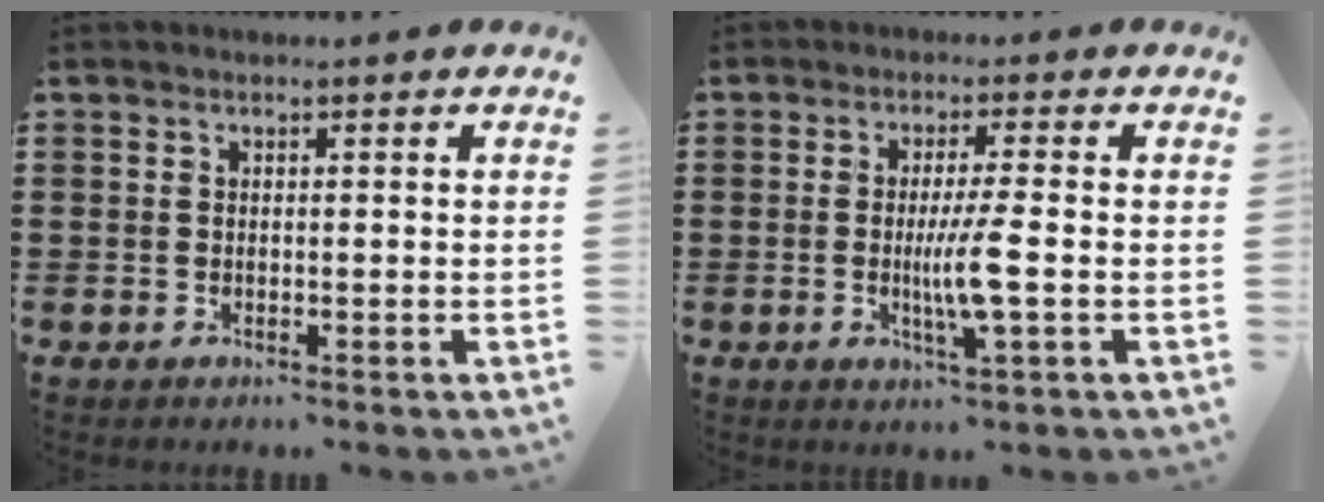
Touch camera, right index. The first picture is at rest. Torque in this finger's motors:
{"motor_torque": [0.39, 0.12, 0.56, 0.08]}